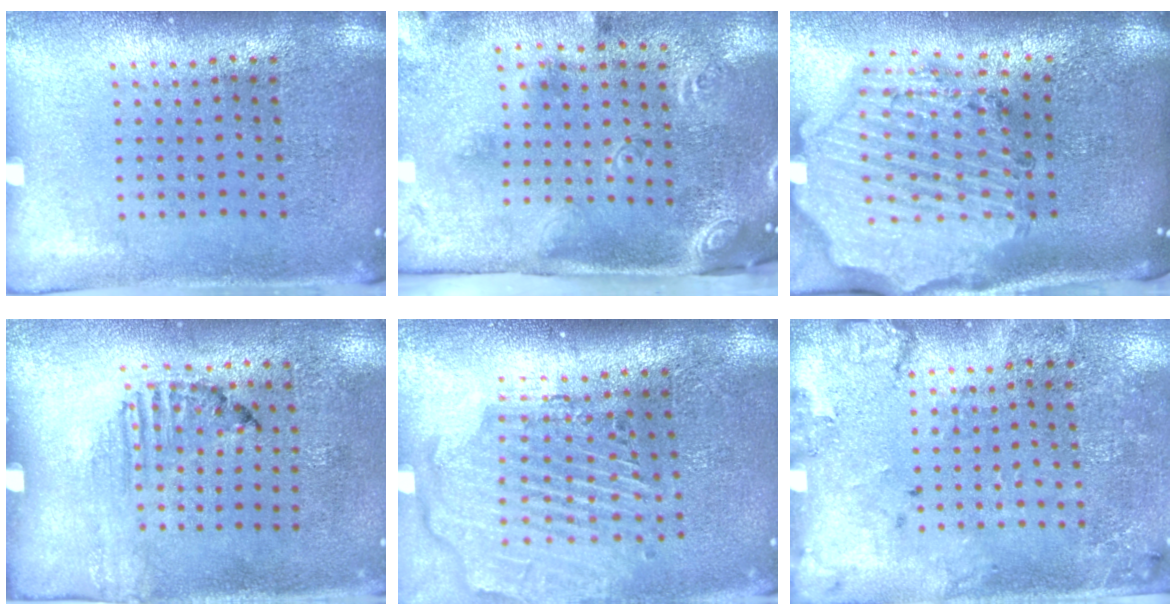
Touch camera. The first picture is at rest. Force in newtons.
{"total": 2.8, "press": 1.7, "slide": 2.2}
{"total": 3.3, "press": 2.8, "slide": 1.7}
{"total": 1.5, "press": 1.2, "slide": 1.0}
{"total": 2.8, "press": 2.3, "slide": 1.6}
{"total": 2.0, "press": 1.5, "slide": 1.2}